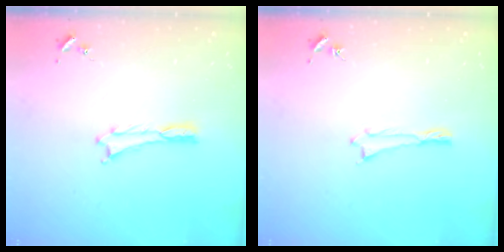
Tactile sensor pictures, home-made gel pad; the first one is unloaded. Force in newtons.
{"total": 0.0}